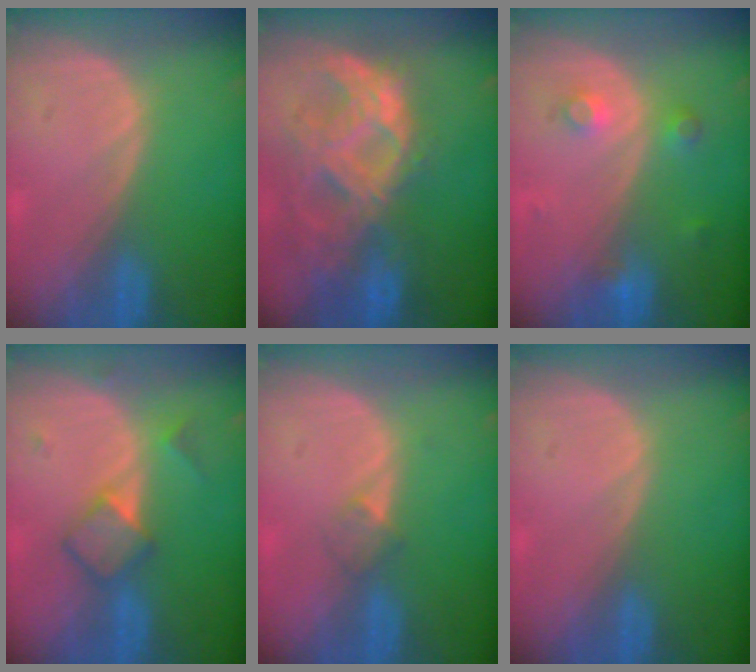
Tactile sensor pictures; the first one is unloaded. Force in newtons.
{"total": 11.0, "press": 9.3, "slide": 5.7}
{"total": 3.3, "press": 3.1, "slide": 1.1}
{"total": 4.8, "press": 4.6, "slide": 1.4}
{"total": 2.1, "press": 1.8, "slide": 1.0}
{"total": 0.0}